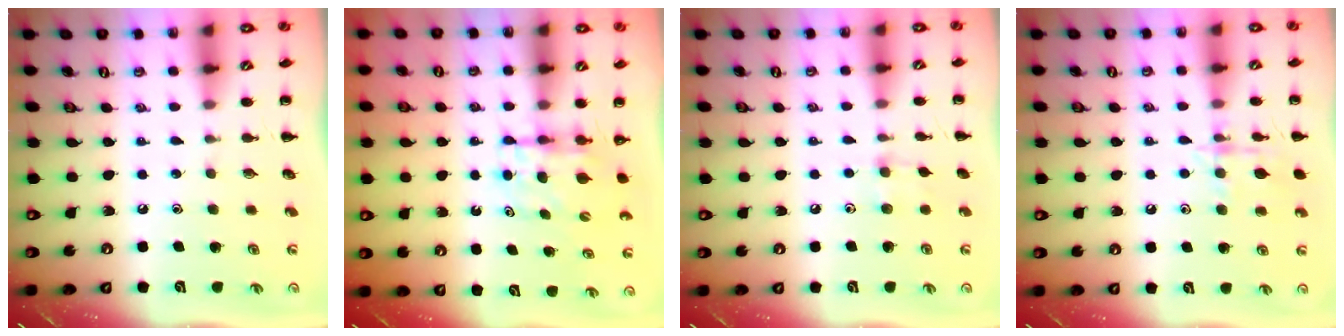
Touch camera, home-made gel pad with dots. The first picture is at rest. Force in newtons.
{"total": 5.4, "press": 5.4, "slide": 0.0}
{"total": 3.5, "press": 3.4, "slide": 1.1}
{"total": 10.8, "press": 10.7, "slide": 1.0}